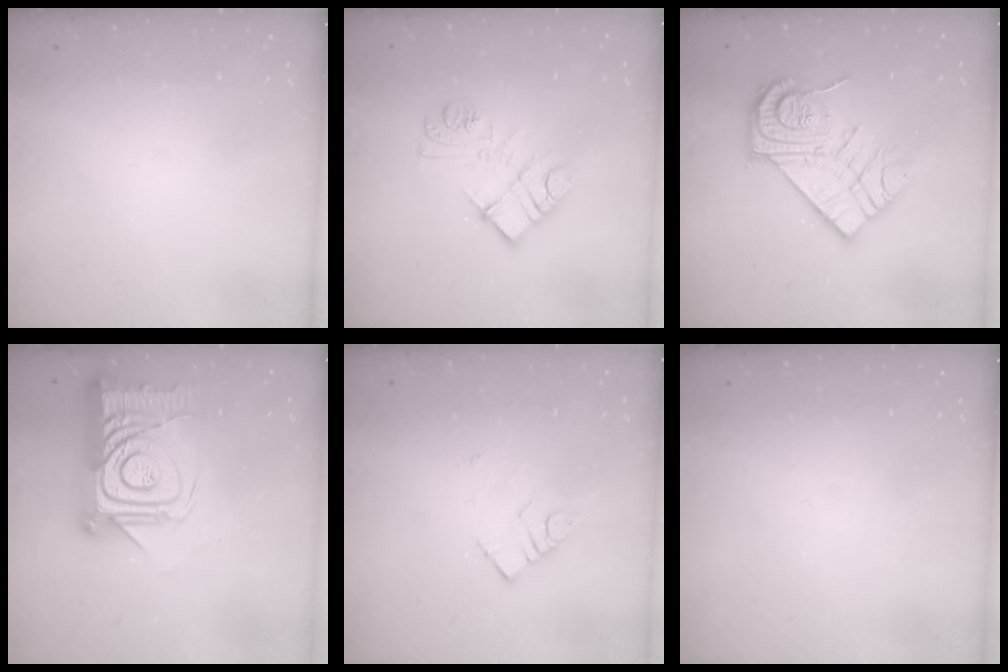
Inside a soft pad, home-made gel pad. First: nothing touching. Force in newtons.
{"total": 11.1, "press": 11.1, "slide": 0.5}
{"total": 16.5, "press": 16.5, "slide": 1.2}
{"total": 22.4, "press": 22.4, "slide": 1.7}
{"total": 4.3, "press": 4.3, "slide": 0.5}
{"total": 0.0}